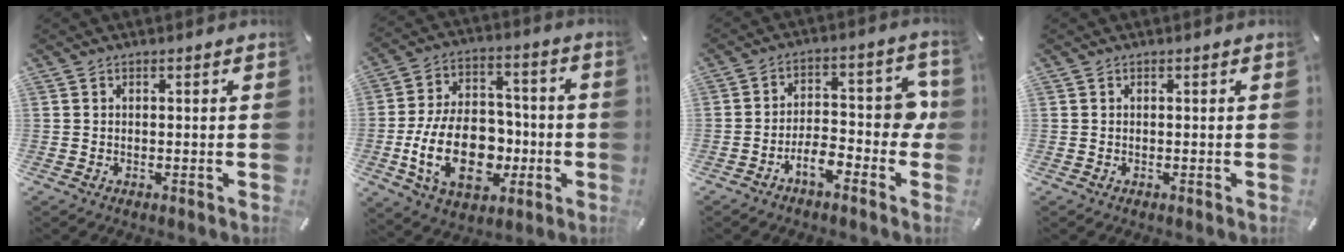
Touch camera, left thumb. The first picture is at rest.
{"total": 20.7, "force": [-4.9, 13.8, 14.6], "torque": [-0.290, 0.012, -0.079]}
{"total": 9.0, "force": [-3.5, 4.6, 6.9], "torque": [-0.112, 0.021, -0.062]}
{"total": 0.0}